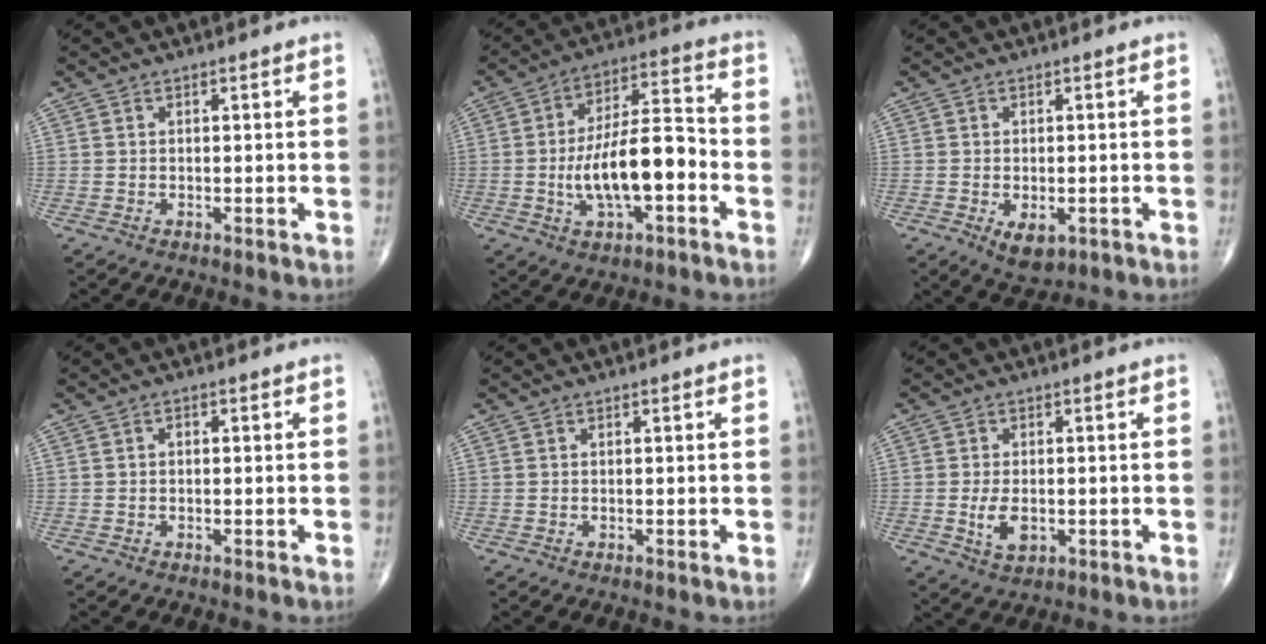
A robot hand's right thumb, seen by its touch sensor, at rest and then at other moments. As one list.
[{"total": 15.2, "force": [-3.4, 6.1, 13.4], "torque": [-0.221, 0.035, -0.060]}, {"total": 4.7, "force": [-1.6, 2.7, 3.5], "torque": [-0.050, -0.002, -0.014]}, {"total": 1.0, "force": [0.1, 0.6, 0.7], "torque": [-0.009, 0.004, -0.002]}, {"total": 0.0}, {"total": 4.9, "force": [-0.9, 2.8, 3.9], "torque": [-0.068, -0.006, -0.009]}]